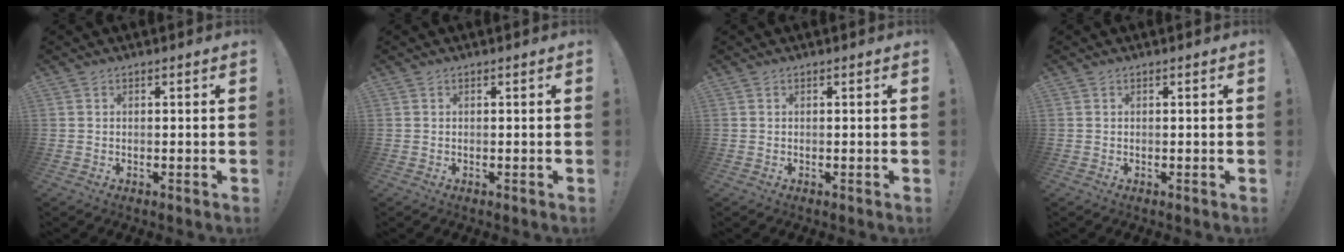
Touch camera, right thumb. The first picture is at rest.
{"total": 0.0}
{"total": 0.0}
{"total": 0.0}